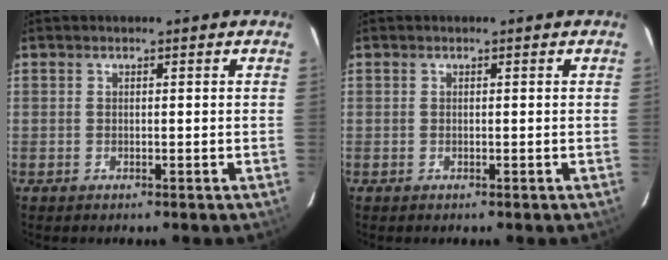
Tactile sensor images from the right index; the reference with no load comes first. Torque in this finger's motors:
{"motor_torque": [0.00, 0.00, 0.01, 0.00]}